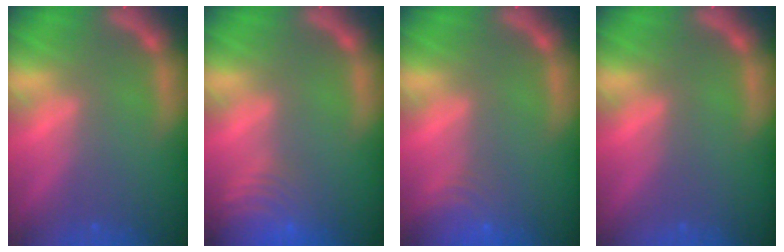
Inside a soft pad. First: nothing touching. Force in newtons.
{"total": 9.5}
{"total": 4.5}
{"total": 0.0}